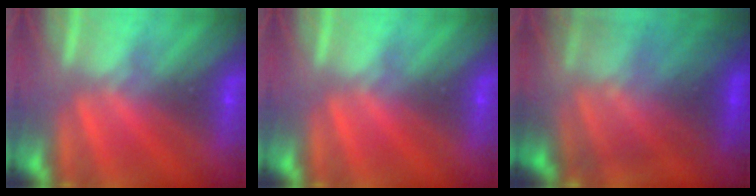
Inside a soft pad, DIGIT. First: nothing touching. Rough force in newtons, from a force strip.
{"total": 0.0}
{"total": 7.6}